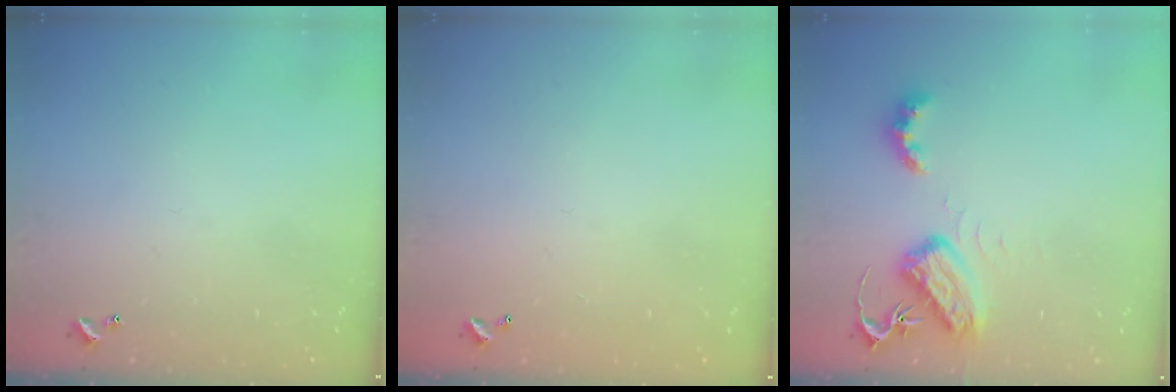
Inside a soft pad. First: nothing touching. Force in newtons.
{"total": 3.0, "press": 3.0, "slide": 0.1}
{"total": 7.1, "press": 7.1, "slide": 0.4}